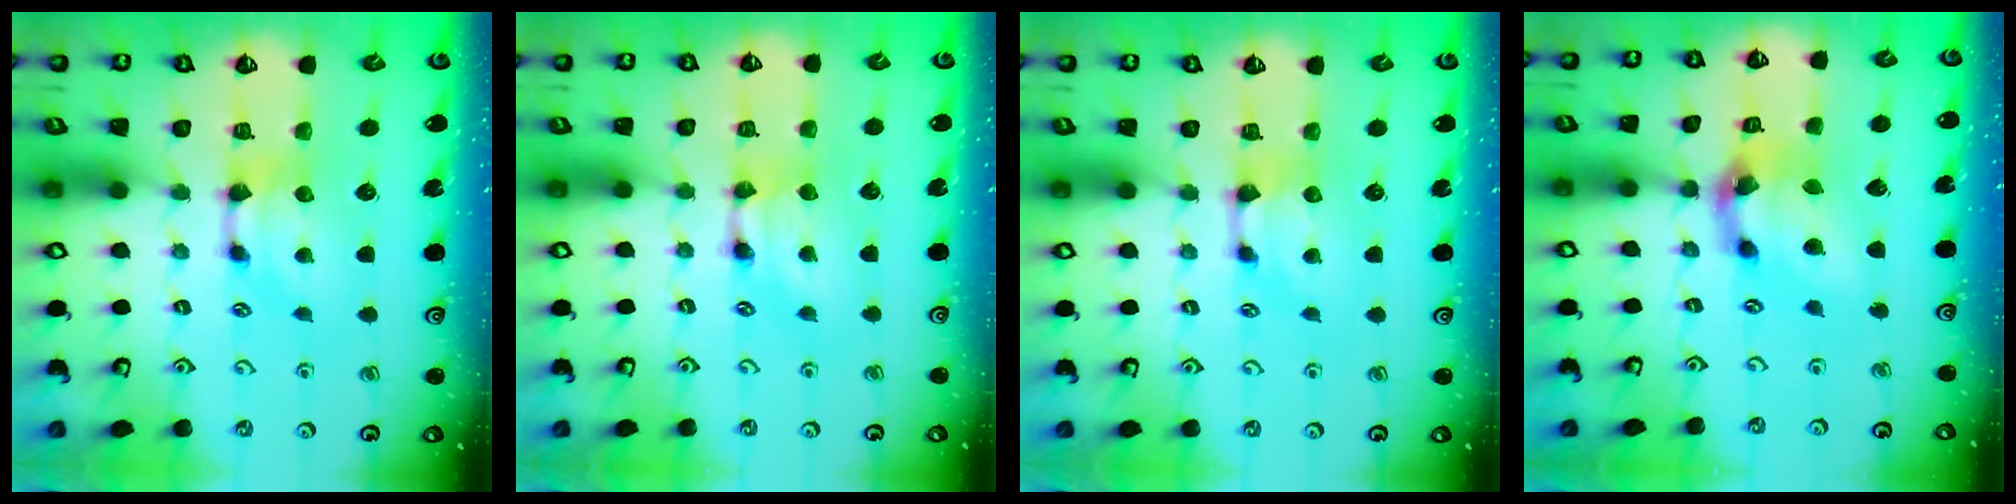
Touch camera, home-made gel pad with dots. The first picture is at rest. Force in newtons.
{"total": 1.6, "press": 1.6, "slide": 0.2}
{"total": 0.0}
{"total": 7.4, "press": 7.1, "slide": 2.3}